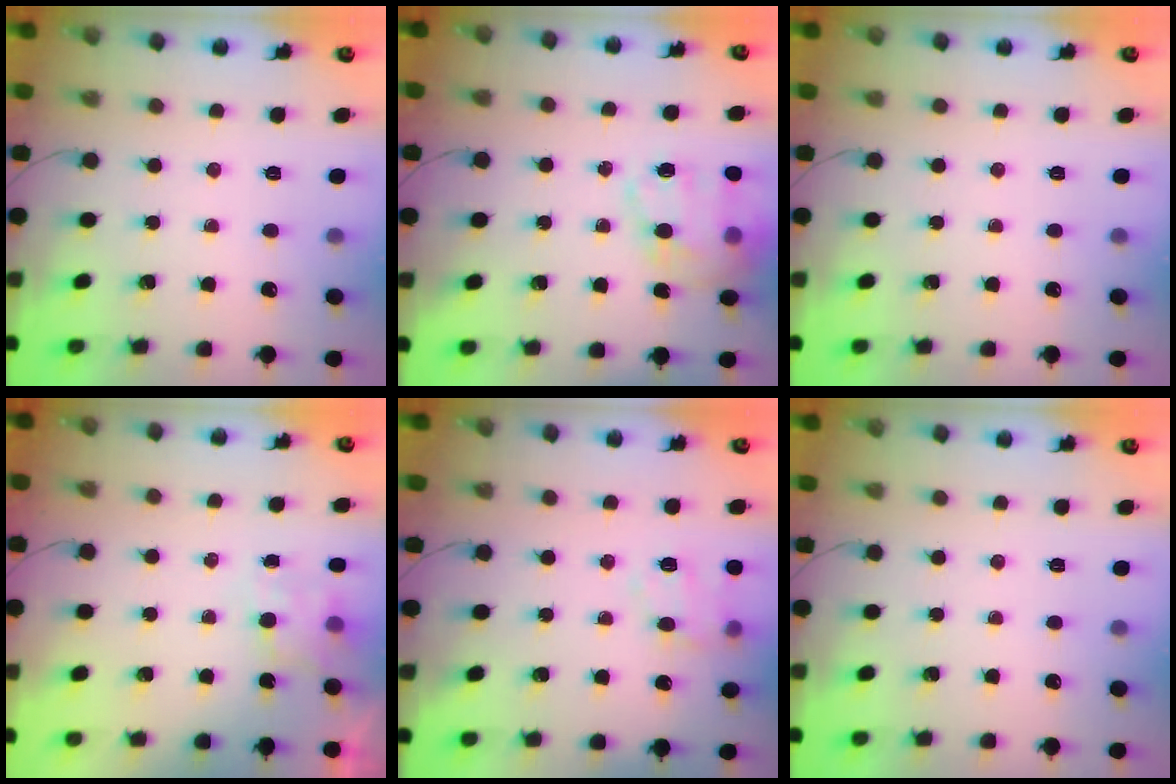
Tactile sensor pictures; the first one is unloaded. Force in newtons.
{"total": 18.1, "press": 17.7, "slide": 3.9}
{"total": 0.0}
{"total": 4.3, "press": 4.3, "slide": 0.7}
{"total": 8.1, "press": 8.1, "slide": 0.9}
{"total": 0.0}